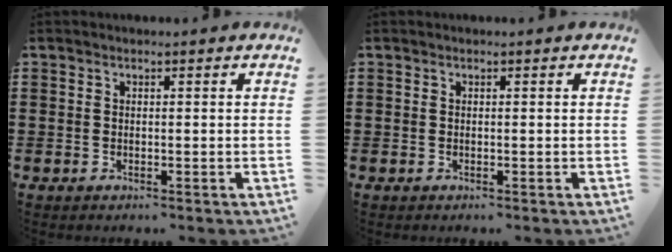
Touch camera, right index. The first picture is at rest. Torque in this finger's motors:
{"motor_torque": [-1.05, 1.08, 0.00, 0.00]}